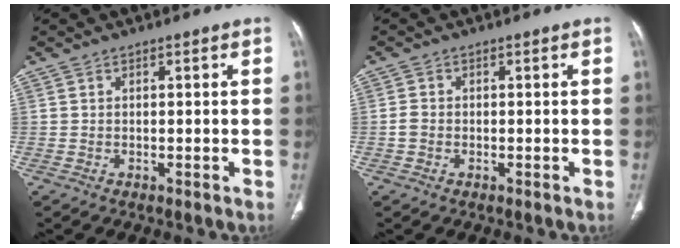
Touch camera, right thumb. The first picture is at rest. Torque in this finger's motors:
{"motor_torque": [0.00, -0.01, -0.03, 0.01, 0.00]}